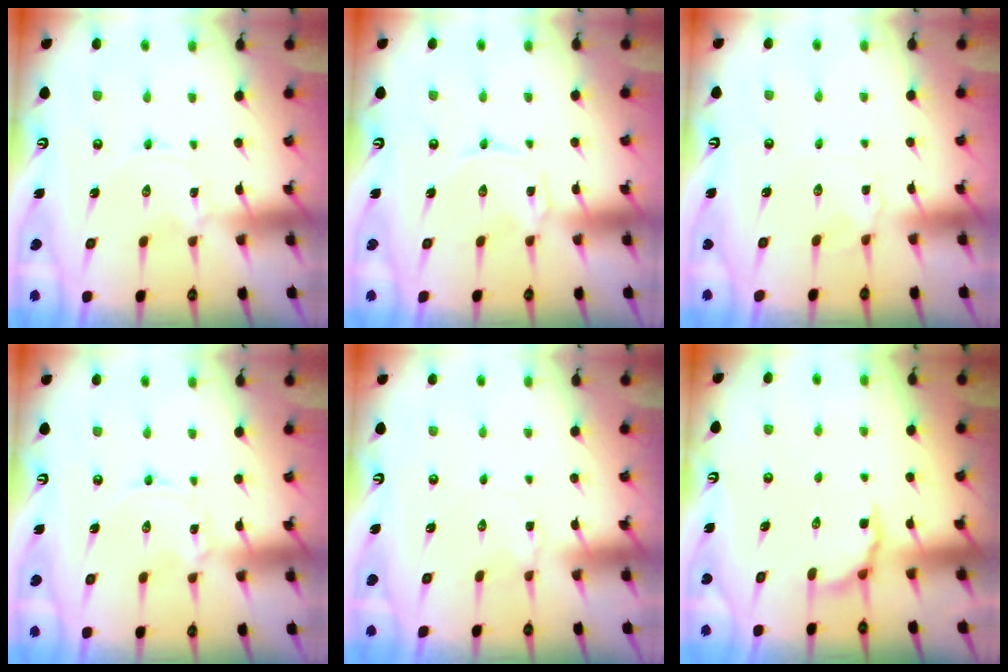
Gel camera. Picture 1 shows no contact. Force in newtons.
{"total": 0.8, "press": 0.8, "slide": 0.3}
{"total": 2.0, "press": 1.9, "slide": 0.3}
{"total": 0.9, "press": 0.9, "slide": 0.1}
{"total": 3.6, "press": 3.5, "slide": 0.5}
{"total": 4.2, "press": 3.7, "slide": 1.8}